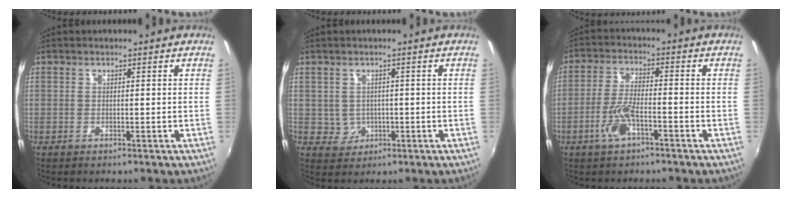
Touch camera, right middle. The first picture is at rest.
{"total": 3.1, "force": [-0.2, 3.0, 0.5], "torque": [-0.012, 0.006, 0.005]}
{"total": 6.5, "force": [-3.4, 2.0, 5.1], "torque": [-0.110, -0.001, -0.063]}